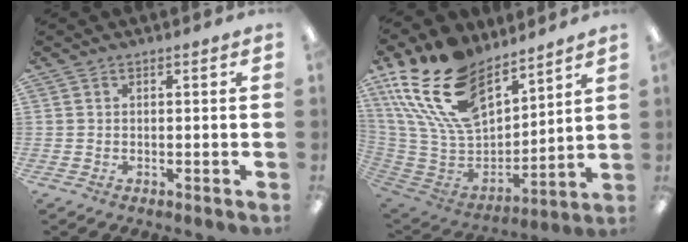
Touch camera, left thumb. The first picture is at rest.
{"total": 24.1, "force": [15.1, 13.4, 13.1], "torque": [-0.276, -0.084, 0.280]}